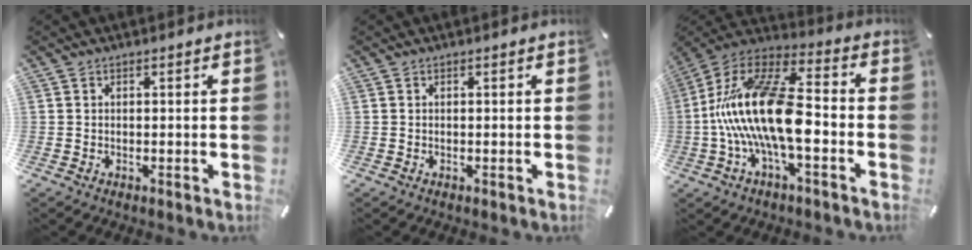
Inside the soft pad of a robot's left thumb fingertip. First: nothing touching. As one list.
[{"total": 0.0}, {"total": 20.5, "force": [-3.4, 8.6, 18.3], "torque": [-0.369, 0.007, -0.054]}]